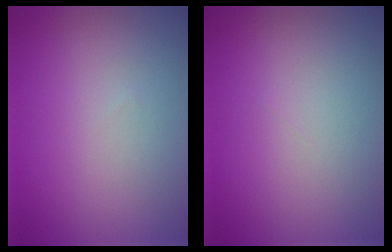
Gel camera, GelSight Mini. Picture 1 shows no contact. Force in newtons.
{"total": 0.0}